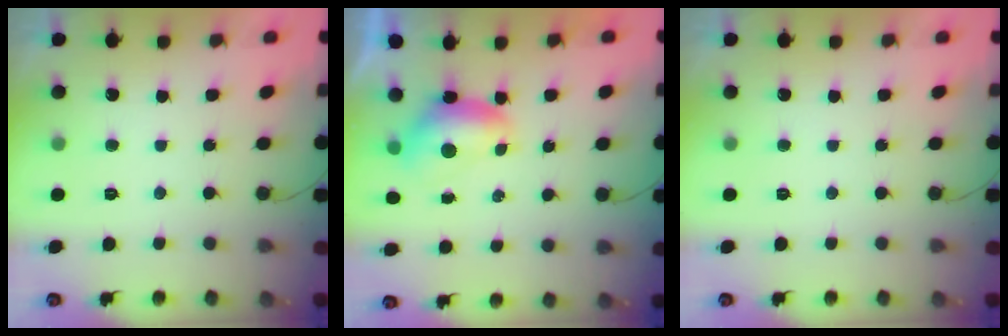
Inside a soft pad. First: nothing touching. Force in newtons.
{"total": 7.0, "press": 6.9, "slide": 0.9}
{"total": 0.0}